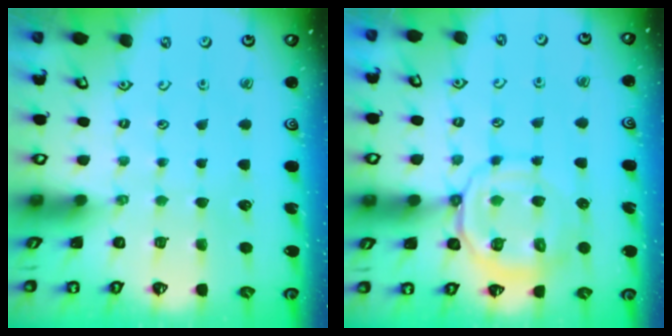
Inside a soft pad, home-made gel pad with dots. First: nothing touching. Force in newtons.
{"total": 11.5, "press": 11.4, "slide": 1.5}